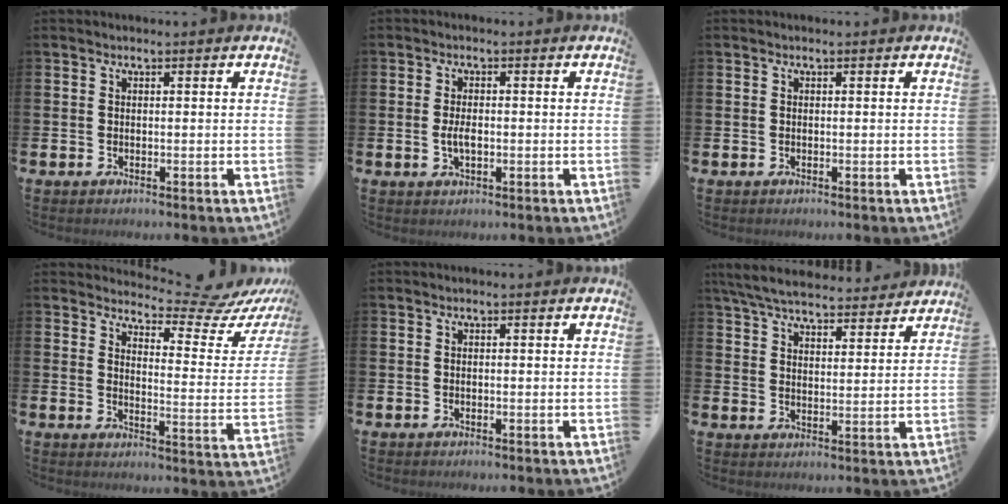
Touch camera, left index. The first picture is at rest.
{"total": 2.6, "force": [-0.3, 1.3, 2.2], "torque": [-0.035, -0.001, -0.008]}
{"total": 0.0}
{"total": 6.7, "force": [6.3, 1.1, 2.1], "torque": [-0.043, -0.056, 0.102]}
{"total": 0.0}
{"total": 6.6, "force": [6.3, 1.2, 1.6], "torque": [-0.053, -0.038, 0.113]}